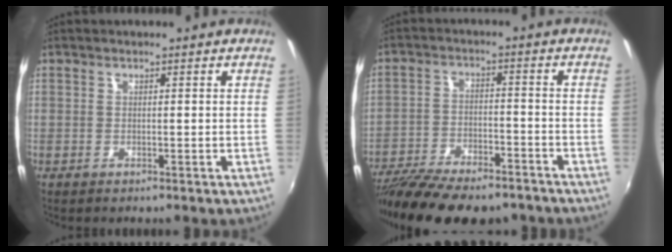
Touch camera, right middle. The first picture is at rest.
{"total": 20.1, "force": [-16.4, 5.9, 10.0], "torque": [-0.200, -0.037, -0.255]}